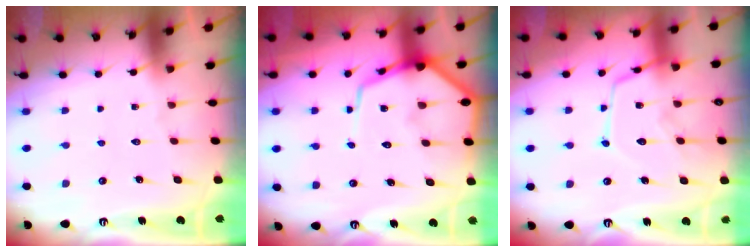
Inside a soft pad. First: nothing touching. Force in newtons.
{"total": 12.1, "press": 12.0, "slide": 1.3}
{"total": 14.6, "press": 14.5, "slide": 1.2}